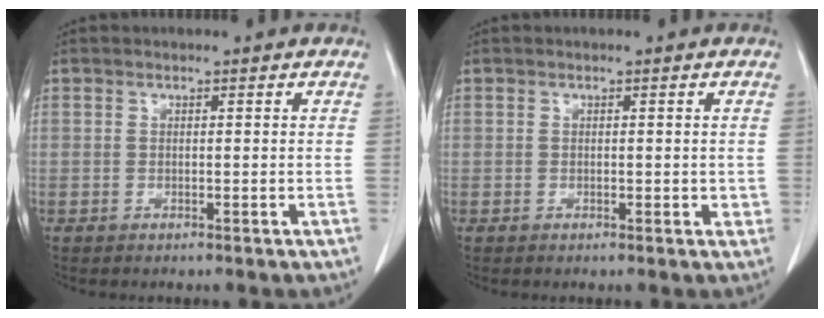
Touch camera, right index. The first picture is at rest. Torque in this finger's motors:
{"motor_torque": [-0.05, 0.16, 0.04, 0.02]}